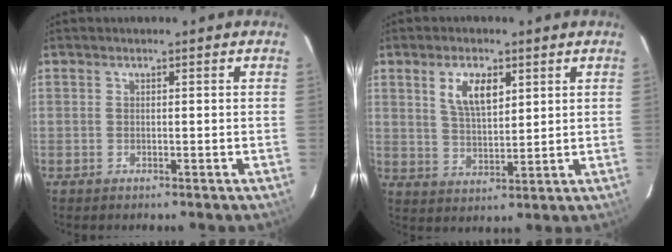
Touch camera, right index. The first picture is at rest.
{"total": 7.1, "force": [3.2, 3.2, 5.5], "torque": [-0.101, 0.006, 0.064]}